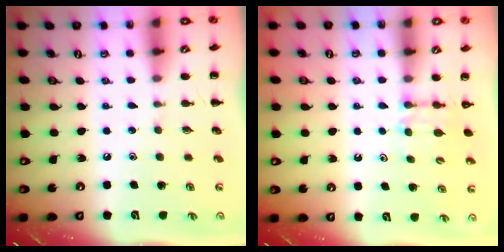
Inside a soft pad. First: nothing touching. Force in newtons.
{"total": 5.3, "press": 5.1, "slide": 1.5}